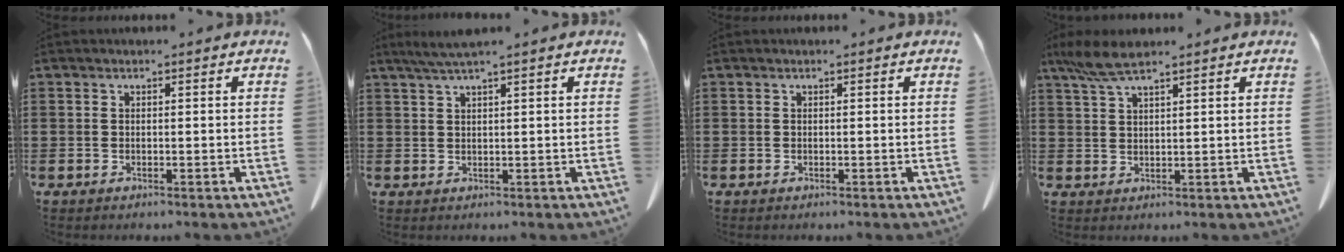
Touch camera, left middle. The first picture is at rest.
{"total": 2.3, "force": [1.6, -0.3, 1.6], "torque": [-0.032, -0.001, 0.031]}
{"total": 0.0}
{"total": 5.1, "force": [3.7, 0.9, 3.4], "torque": [-0.082, -0.006, 0.067]}